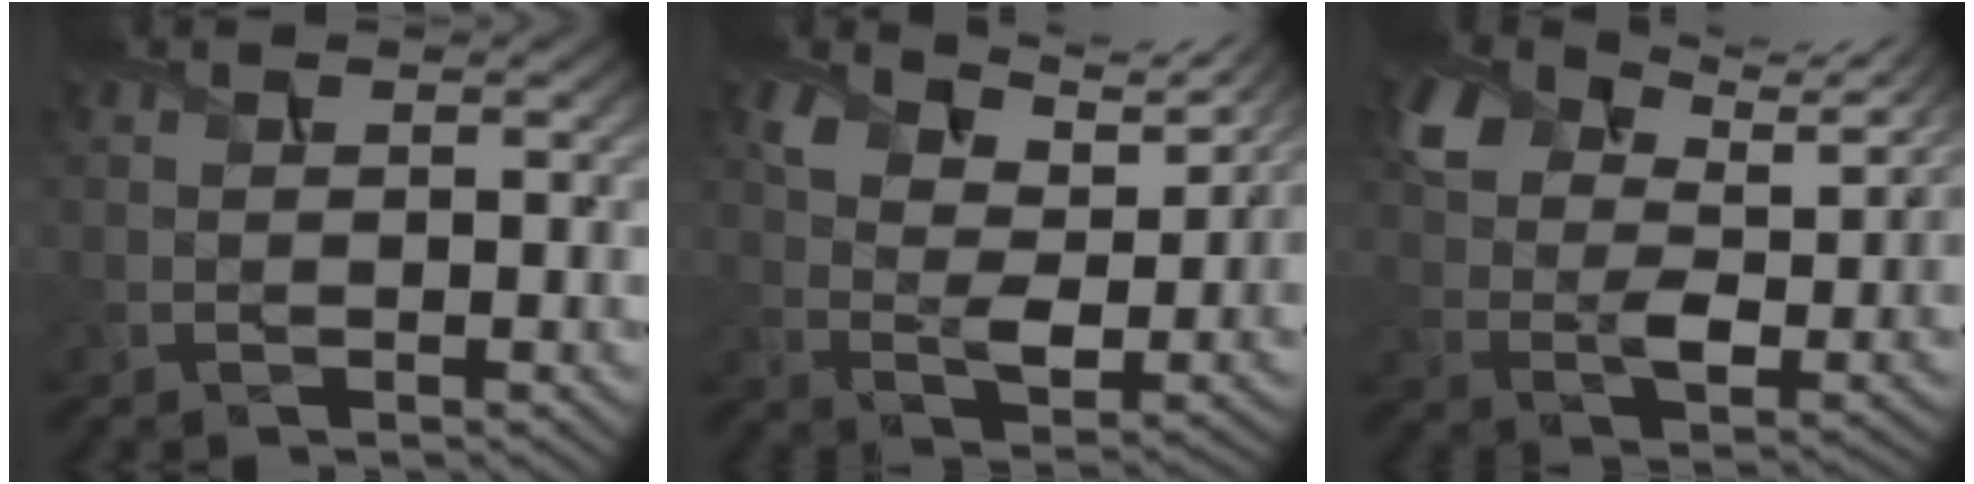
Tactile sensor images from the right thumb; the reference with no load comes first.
{"total": 9.8, "force": [7.0, 4.0, 5.5], "torque": [-0.125, -0.005, 0.132]}
{"total": 10.7, "force": [7.2, 5.3, 6.0], "torque": [-0.139, -0.003, 0.138]}